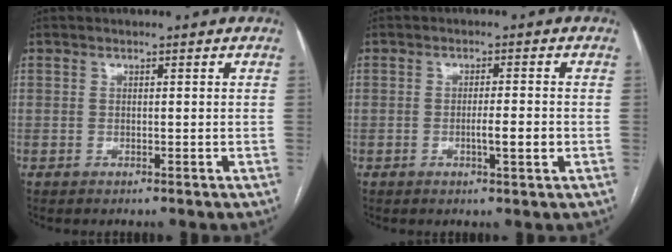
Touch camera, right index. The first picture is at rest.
{"total": 3.3, "force": [-0.8, 0.2, 3.2], "torque": [-0.054, -0.002, -0.010]}